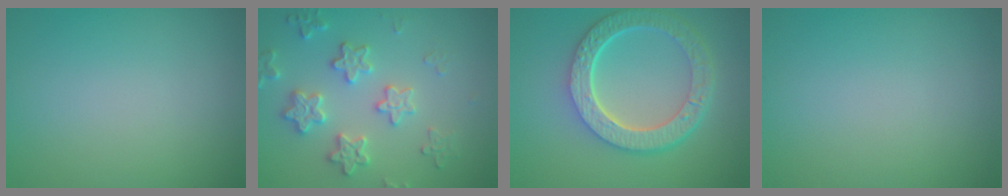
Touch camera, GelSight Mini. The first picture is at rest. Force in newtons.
{"total": 3.6, "press": 3.6, "slide": 0.7}
{"total": 6.5, "press": 4.9, "slide": 4.3}
{"total": 0.0}